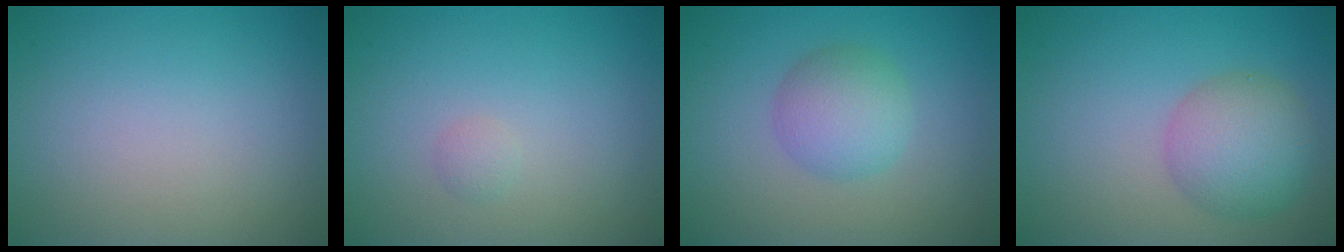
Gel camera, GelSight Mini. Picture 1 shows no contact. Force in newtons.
{"total": 0.7, "press": 0.7, "slide": 0.0}
{"total": 3.7, "press": 3.7, "slide": 0.0}
{"total": 5.0, "press": 5.0, "slide": 0.2}